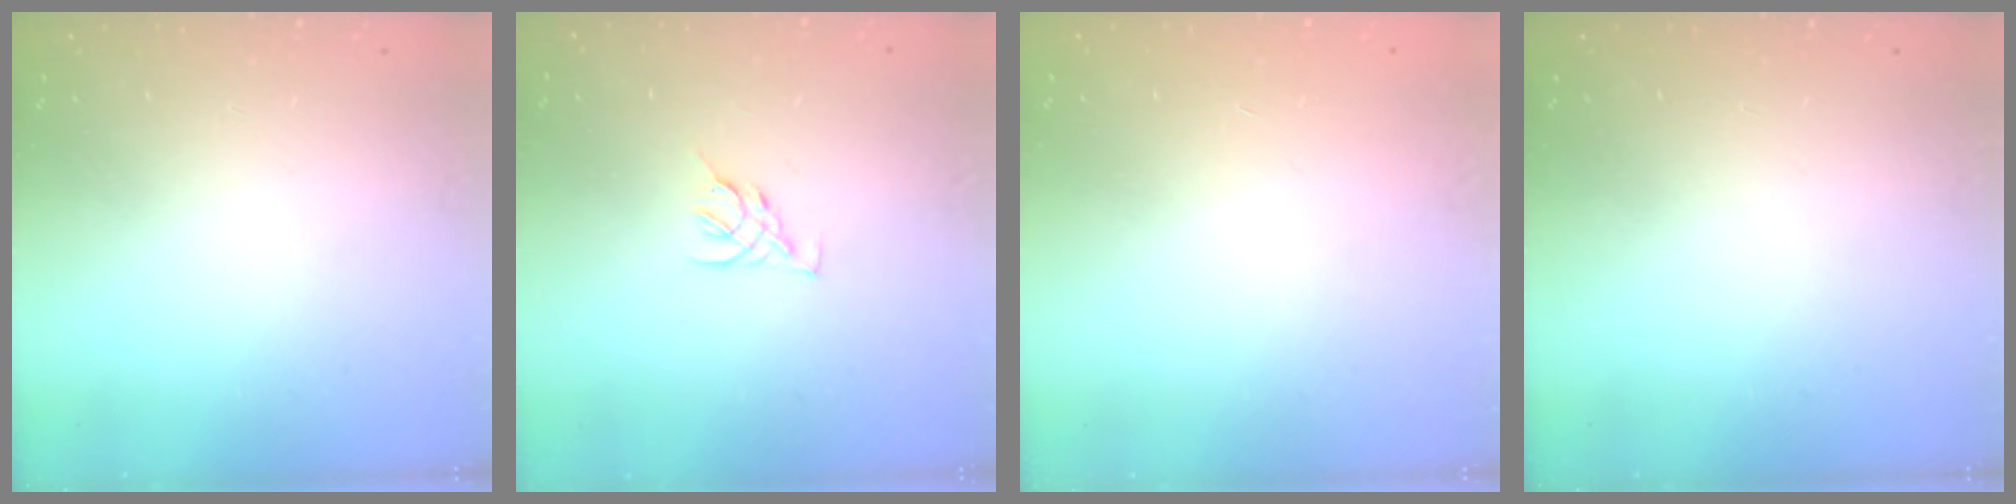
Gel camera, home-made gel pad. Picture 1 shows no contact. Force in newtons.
{"total": 3.6, "press": 3.5, "slide": 0.8}
{"total": 0.9, "press": 0.8, "slide": 0.2}
{"total": 0.0}